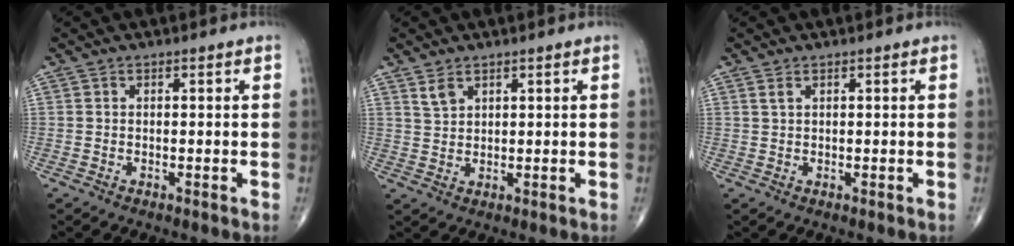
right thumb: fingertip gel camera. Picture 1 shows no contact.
{"total": 2.6, "force": [1.8, 1.4, 1.3], "torque": [-0.021, -0.007, 0.042]}
{"total": 0.9, "force": [0.6, 0.4, 0.6], "torque": [-0.012, 0.005, 0.013]}